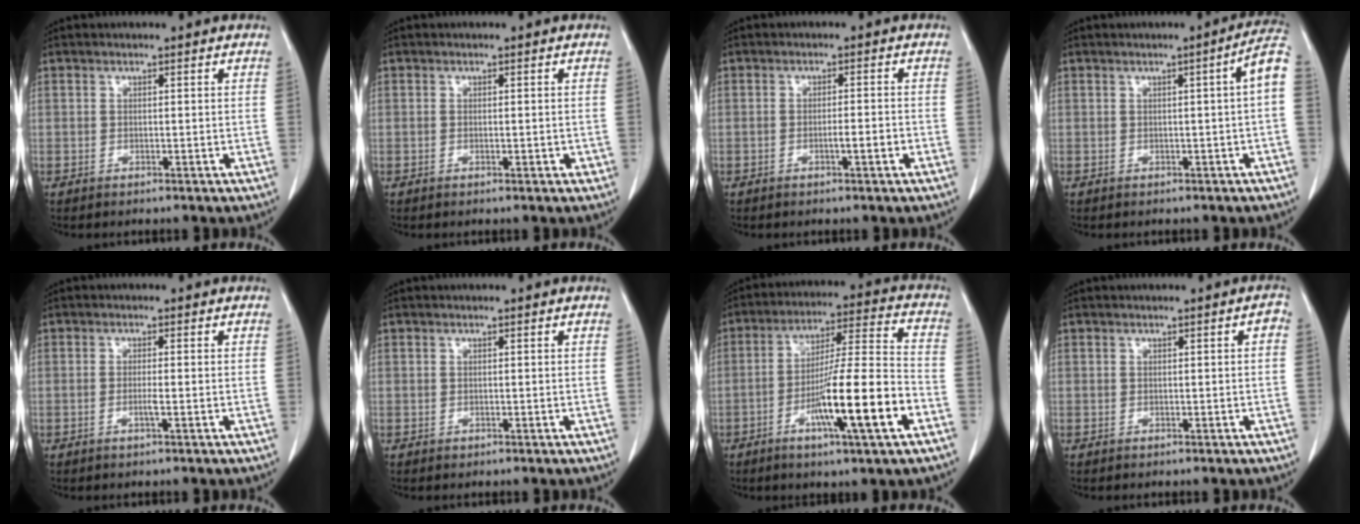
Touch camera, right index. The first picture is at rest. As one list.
[{"total": 0.6, "force": [-0.1, 0.3, 0.5], "torque": [-0.009, 0.000, 0.002]}, {"total": 2.1, "force": [-0.8, 0.0, 1.9], "torque": [-0.031, 0.001, -0.013]}, {"total": 4.2, "force": [-0.2, -0.3, 4.2], "torque": [-0.046, 0.007, -0.003]}, {"total": 1.4, "force": [-0.4, -0.1, 1.3], "torque": [-0.026, -0.001, -0.008]}, {"total": 0.0}, {"total": 15.1, "force": [-5.9, 0.2, 13.9], "torque": [-0.241, -0.005, -0.097]}, {"total": 1.0, "force": [-0.1, 0.2, 1.0], "torque": [-0.008, 0.003, 0.000]}]